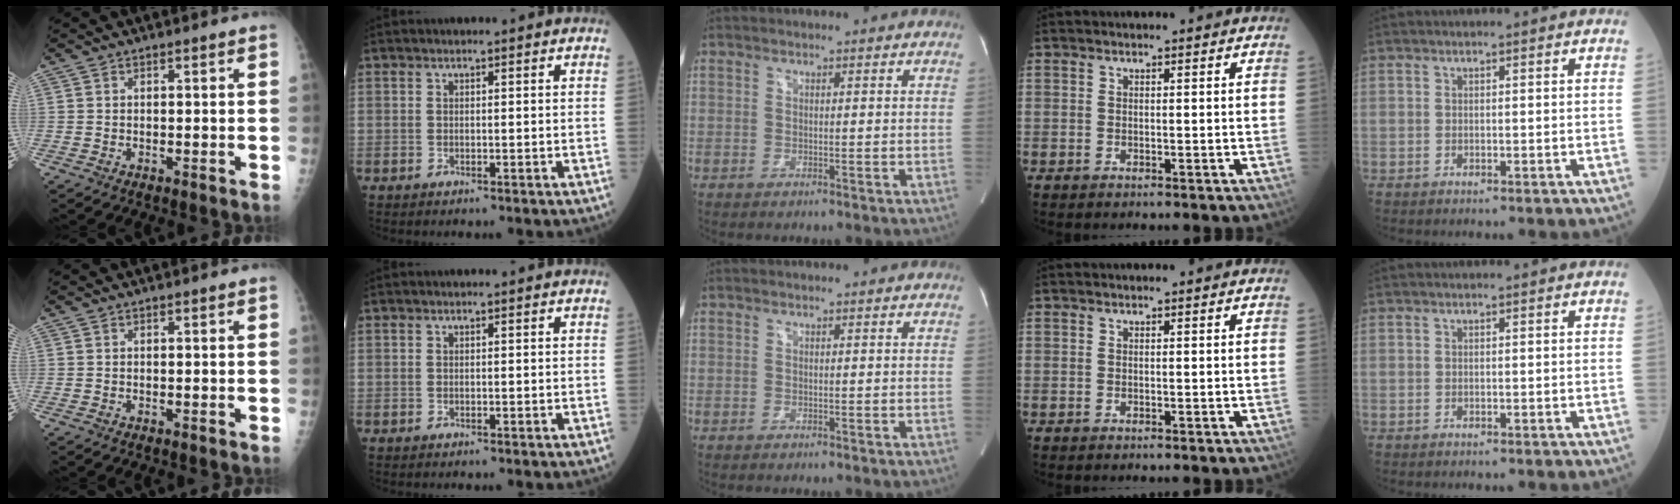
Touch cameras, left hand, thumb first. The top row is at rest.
{}